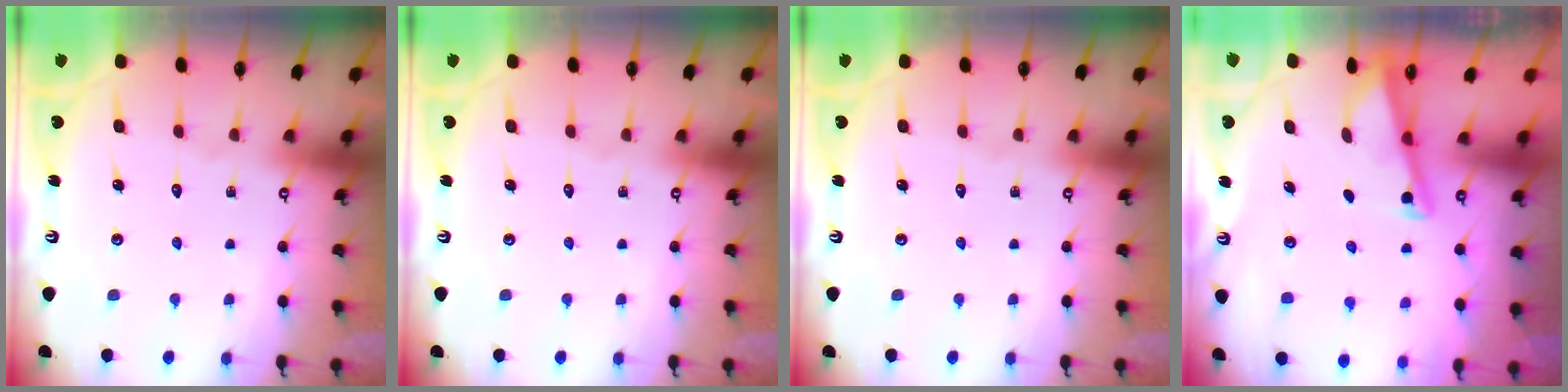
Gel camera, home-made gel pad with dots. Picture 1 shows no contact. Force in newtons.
{"total": 0.0}
{"total": 0.0}
{"total": 2.9, "press": 2.9, "slide": 0.2}